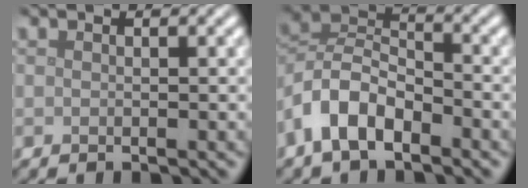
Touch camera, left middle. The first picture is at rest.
{"total": 6.1, "force": [-3.5, 3.3, 3.8], "torque": [-0.072, 0.005, -0.081]}